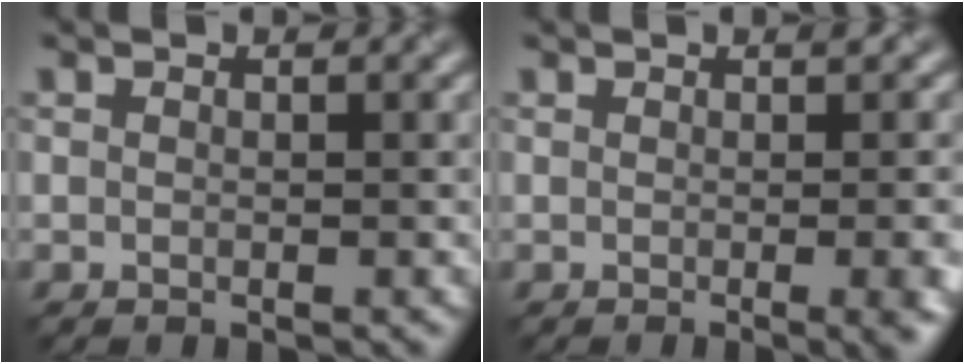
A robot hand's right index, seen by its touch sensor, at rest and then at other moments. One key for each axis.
{"total": 7.7, "fx": -0.4, "fy": 3.3, "fz": 7.0, "tx": -0.022, "ty": 0.016, "tz": -0.004}